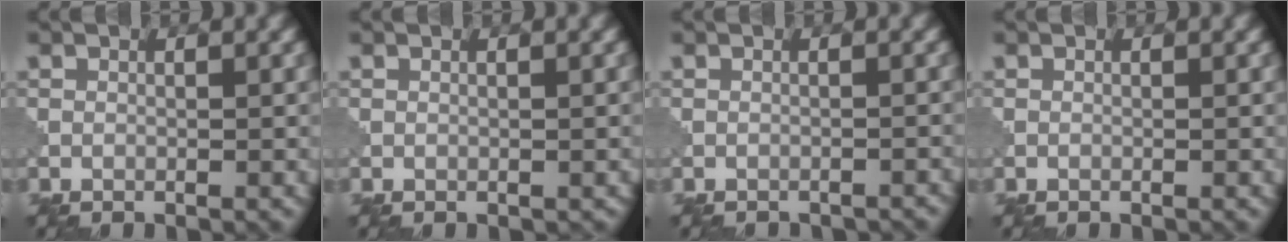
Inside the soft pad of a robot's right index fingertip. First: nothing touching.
{"total": 0.0}
{"total": 2.1, "force": [-2.1, 0.3, 0.2], "torque": [0.004, -0.002, -0.026]}
{"total": 0.0}